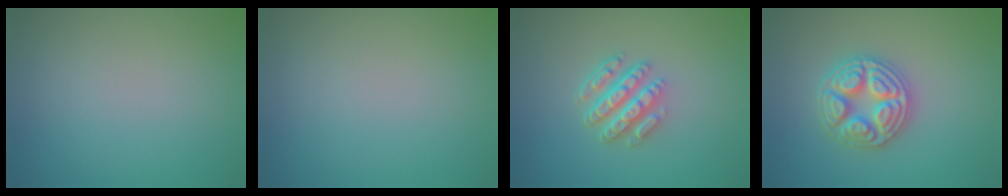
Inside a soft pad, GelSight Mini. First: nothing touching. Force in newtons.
{"total": 0.0}
{"total": 4.7, "press": 3.5, "slide": 3.1}
{"total": 4.9, "press": 4.8, "slide": 0.7}